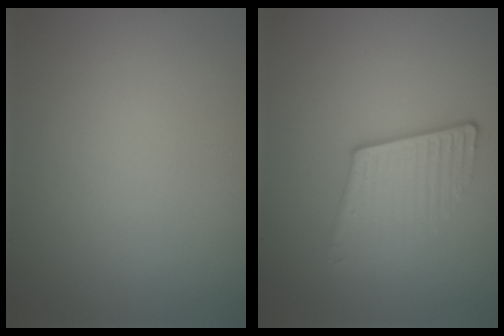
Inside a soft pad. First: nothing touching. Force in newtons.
{"total": 3.7, "press": 2.5, "slide": 2.7}